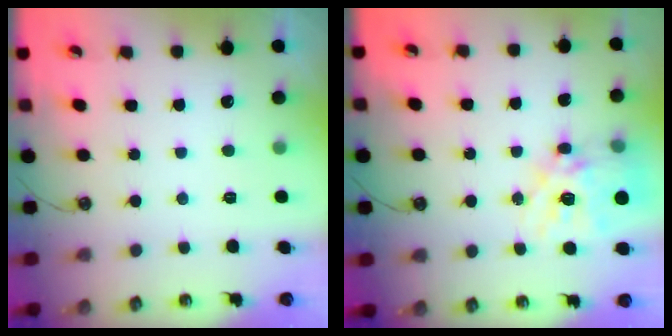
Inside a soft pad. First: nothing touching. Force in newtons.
{"total": 17.4, "press": 17.4, "slide": 1.6}